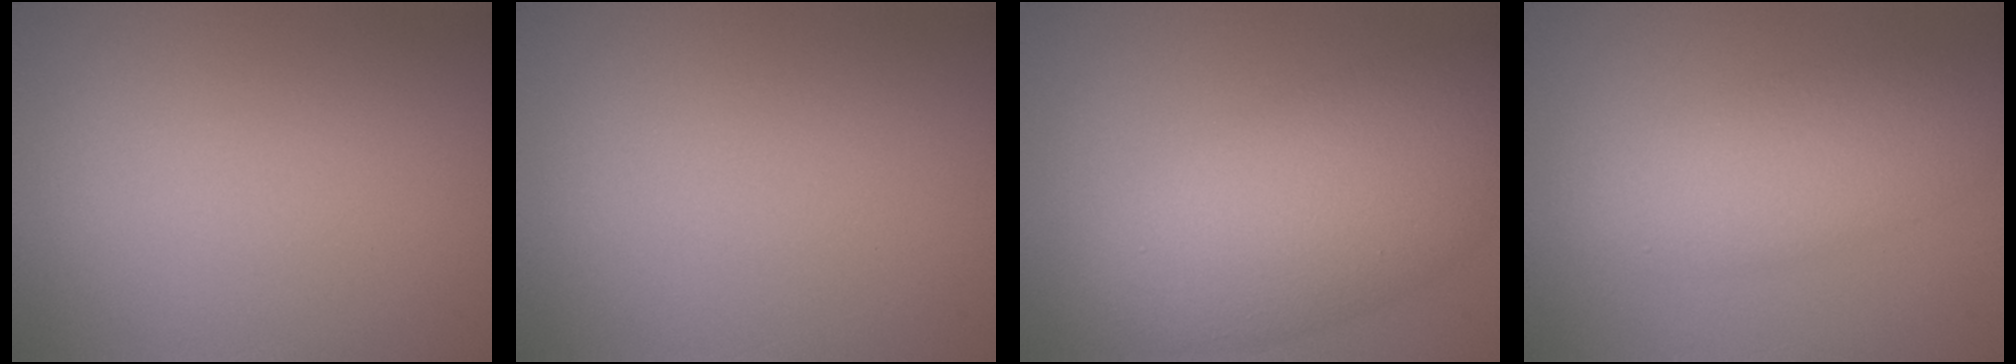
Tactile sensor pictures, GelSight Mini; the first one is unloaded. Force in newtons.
{"total": 0.0}
{"total": 8.4, "press": 8.4, "slide": 0.2}
{"total": 4.4, "press": 4.4, "slide": 0.3}